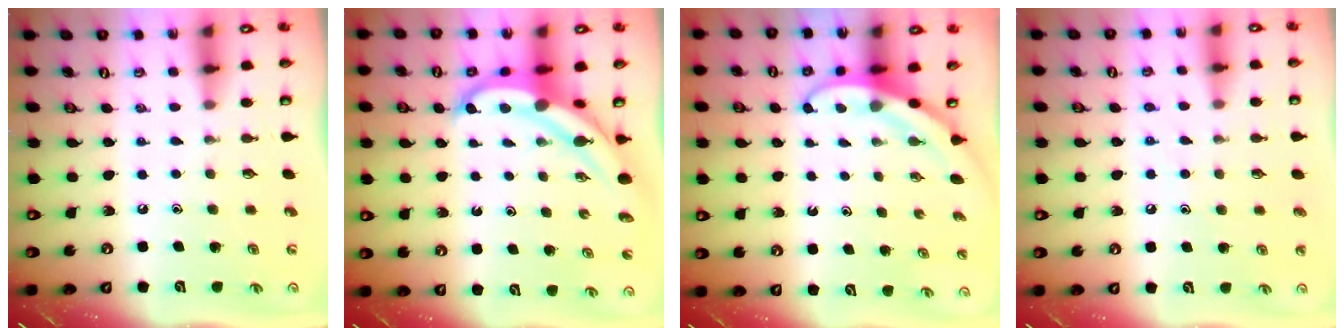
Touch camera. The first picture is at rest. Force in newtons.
{"total": 6.4, "press": 6.3, "slide": 0.8}
{"total": 3.8, "press": 3.8, "slide": 0.4}
{"total": 6.9, "press": 6.9, "slide": 0.7}